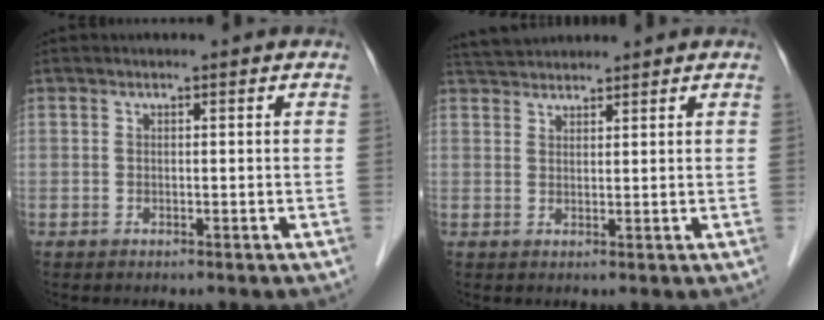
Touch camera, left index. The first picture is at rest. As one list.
[{"total": 4.3, "force": [4.2, 0.5, 0.8], "torque": [-0.019, 0.032, 0.080]}]